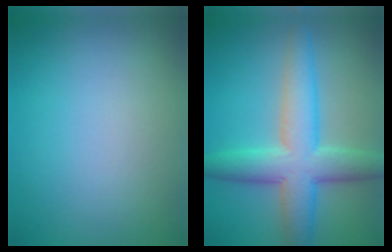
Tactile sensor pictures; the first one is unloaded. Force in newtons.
{"total": 7.1, "press": 7.1, "slide": 0.2}